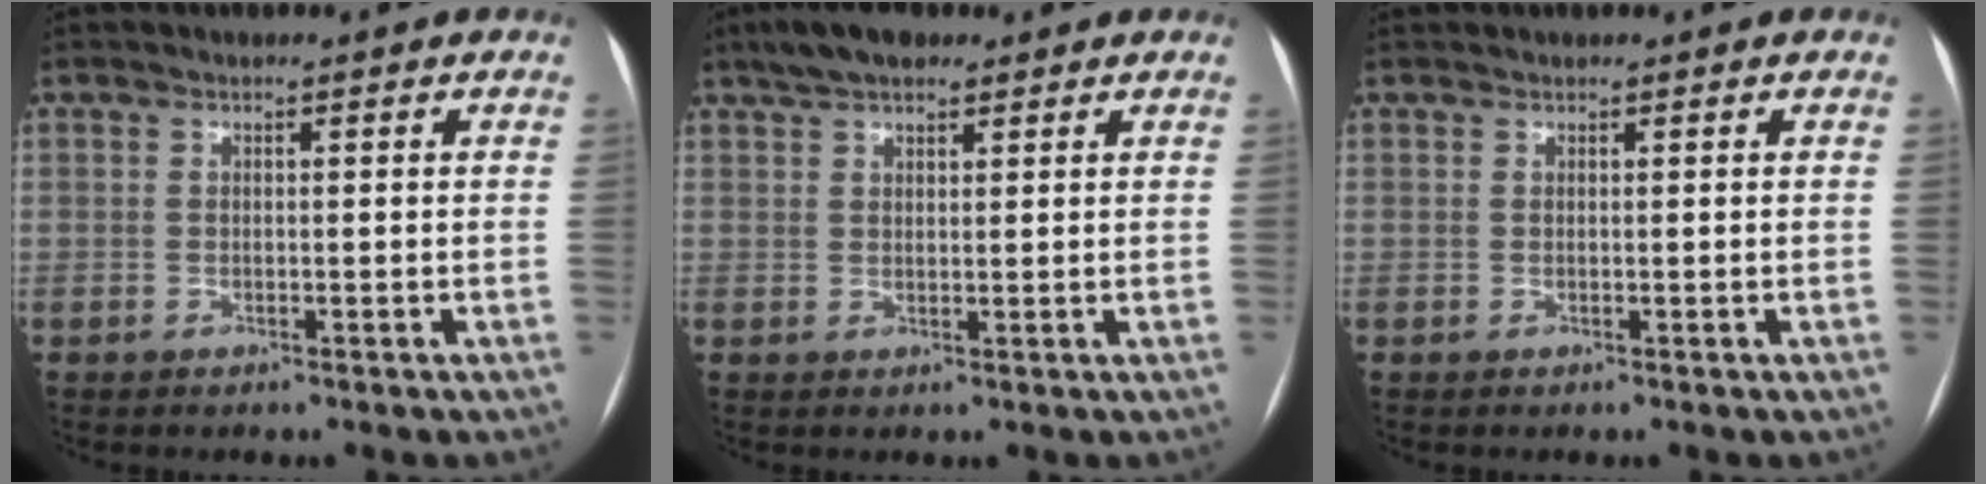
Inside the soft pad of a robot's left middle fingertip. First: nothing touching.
{"total": 5.8, "force": [4.3, 2.3, 3.1], "torque": [-0.059, 0.024, 0.075]}
{"total": 0.5, "force": [0.2, -0.4, -0.2], "torque": [0.005, 0.009, 0.005]}